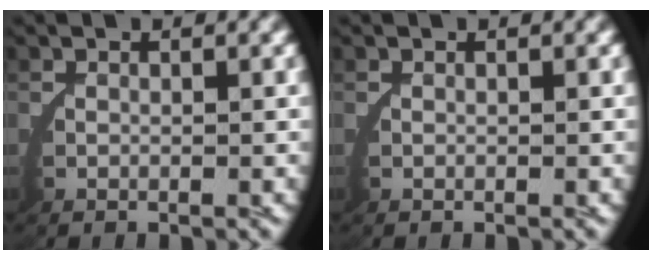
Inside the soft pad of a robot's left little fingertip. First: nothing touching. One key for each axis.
{"total": 0.0}